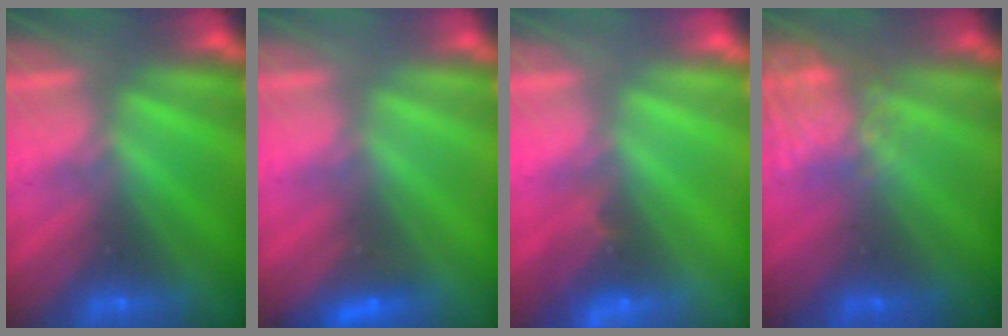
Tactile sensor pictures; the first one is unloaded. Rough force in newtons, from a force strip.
{"total": 2.3}
{"total": 2.6}
{"total": 4.6}